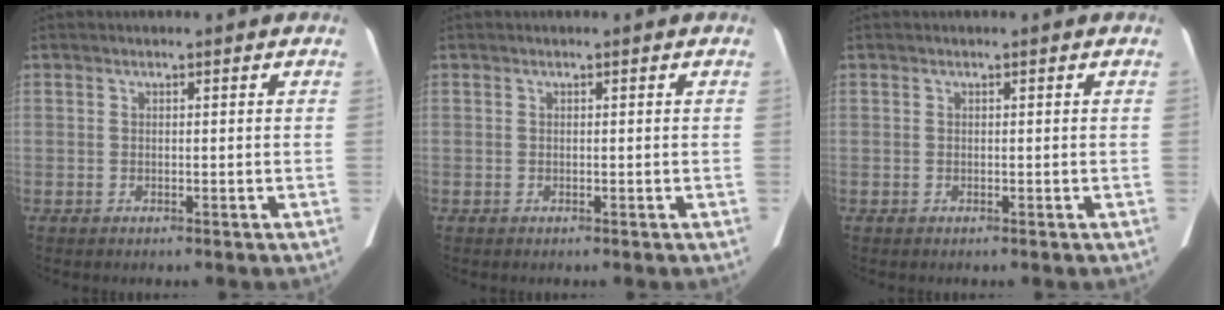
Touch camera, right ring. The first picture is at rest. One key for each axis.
{"total": 0.0}
{"total": 0.0}